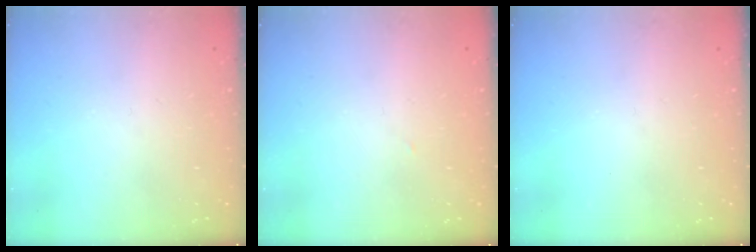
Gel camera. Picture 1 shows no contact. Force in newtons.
{"total": 1.3, "press": 1.3, "slide": 0.0}
{"total": 0.0}